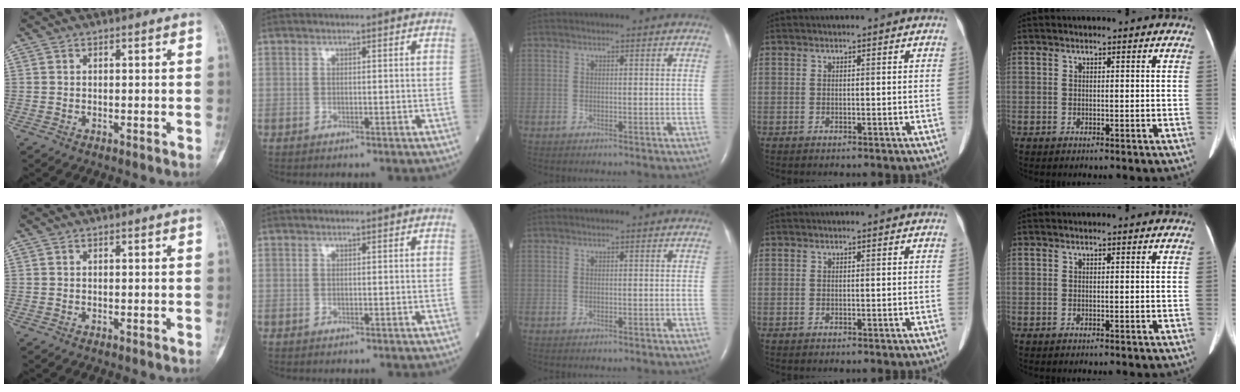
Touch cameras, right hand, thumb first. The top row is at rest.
{}